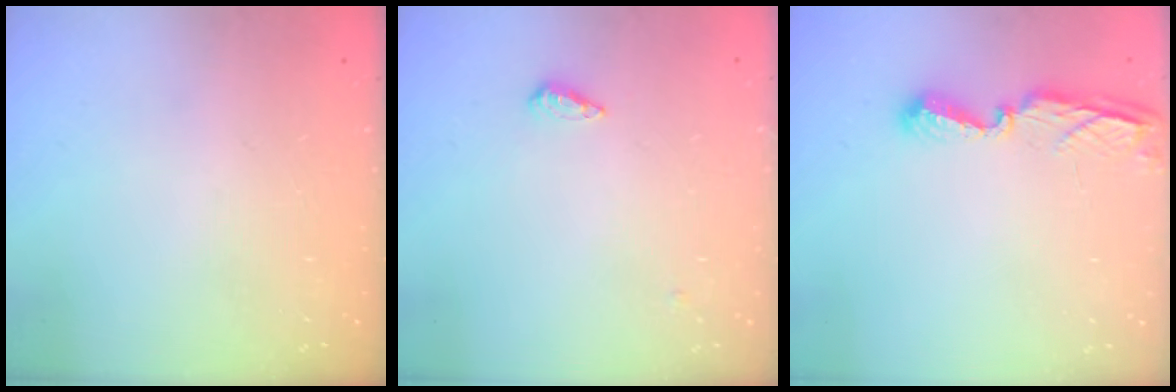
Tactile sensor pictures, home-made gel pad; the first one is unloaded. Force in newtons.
{"total": 3.2, "press": 3.1, "slide": 0.3}
{"total": 8.0, "press": 7.9, "slide": 1.0}